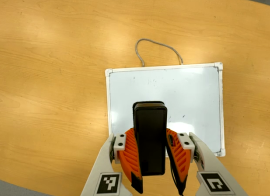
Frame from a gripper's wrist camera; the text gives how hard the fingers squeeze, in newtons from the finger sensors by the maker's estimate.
{"total": 7.3, "left": 6.4, "right": 8.2}